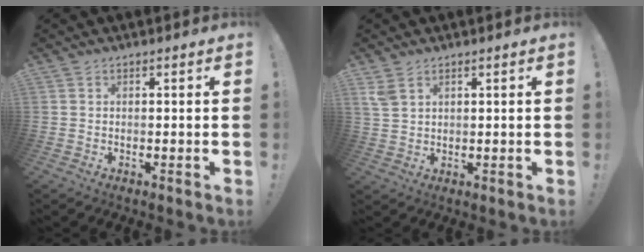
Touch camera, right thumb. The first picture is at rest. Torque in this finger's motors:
{"motor_torque": [-0.14, -0.20, 0.11, 0.22, 0.14]}